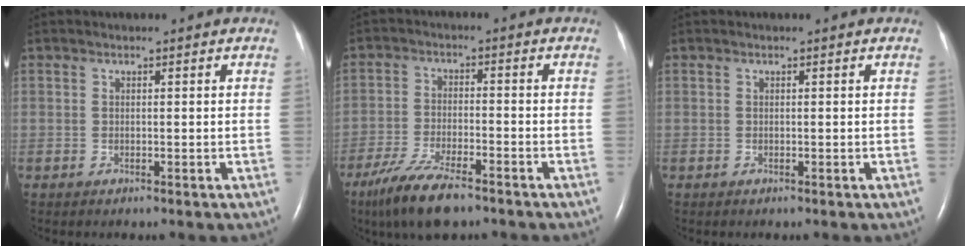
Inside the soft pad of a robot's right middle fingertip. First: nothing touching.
{"total": 9.4, "force": [-6.8, 2.0, 6.2], "torque": [-0.123, -0.021, -0.120]}
{"total": 0.0}